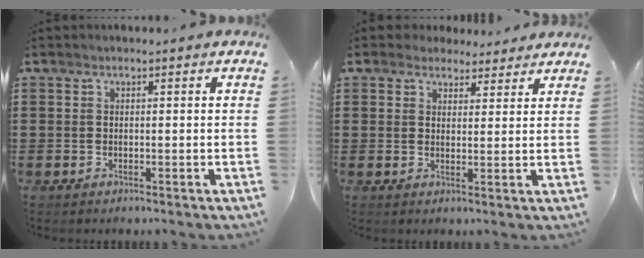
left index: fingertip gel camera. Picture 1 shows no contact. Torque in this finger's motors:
{"motor_torque": [1.30, -0.84, 0.44, 0.01]}